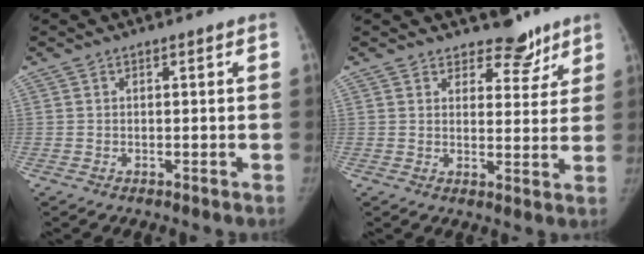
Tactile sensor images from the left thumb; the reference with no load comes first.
{"total": 6.6, "force": [5.2, 3.5, 1.7], "torque": [0.013, -0.035, 0.070]}